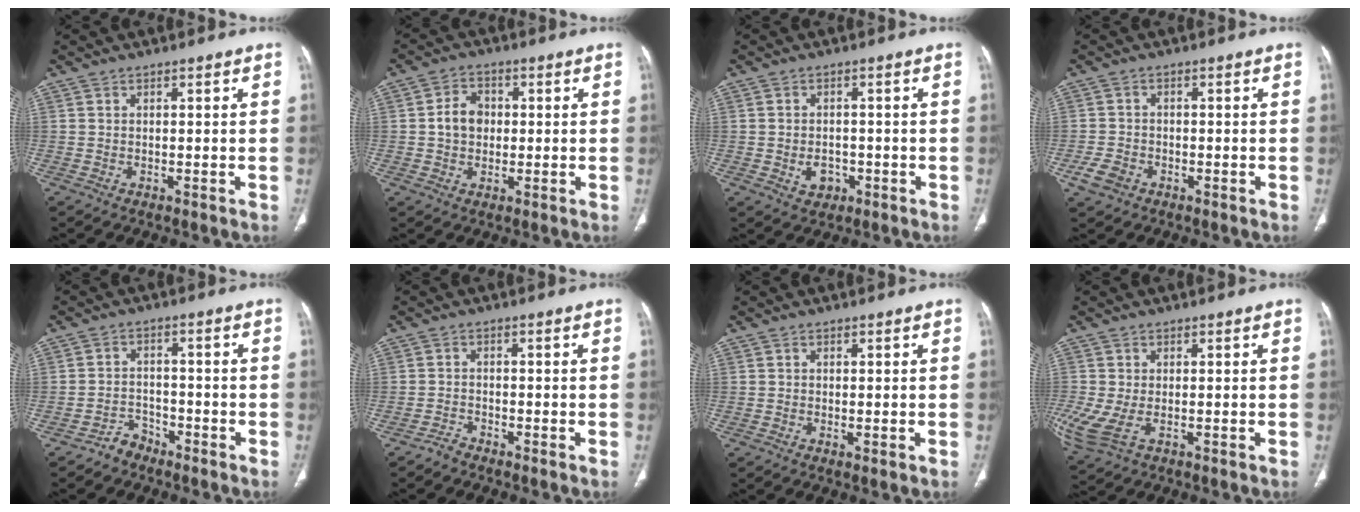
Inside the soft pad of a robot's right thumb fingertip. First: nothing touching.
{"total": 5.7, "force": [0.2, 4.6, 3.4], "torque": [-0.043, 0.012, 0.000]}
{"total": 3.9, "force": [-1.1, 3.1, 2.0], "torque": [-0.021, 0.007, -0.010]}
{"total": 3.9, "force": [-1.8, 2.9, 1.9], "torque": [-0.036, 0.009, -0.031]}
{"total": 3.4, "force": [-2.8, 1.9, 0.0], "torque": [0.007, 0.022, -0.050]}
{"total": 1.5, "force": [-1.5, 0.3, 0.0], "torque": [-0.003, 0.002, -0.031]}
{"total": 0.8, "force": [-0.1, 0.3, 0.7], "torque": [-0.017, -0.004, -0.001]}
{"total": 6.6, "force": [-1.5, 3.7, 5.2], "torque": [-0.146, -0.010, -0.018]}